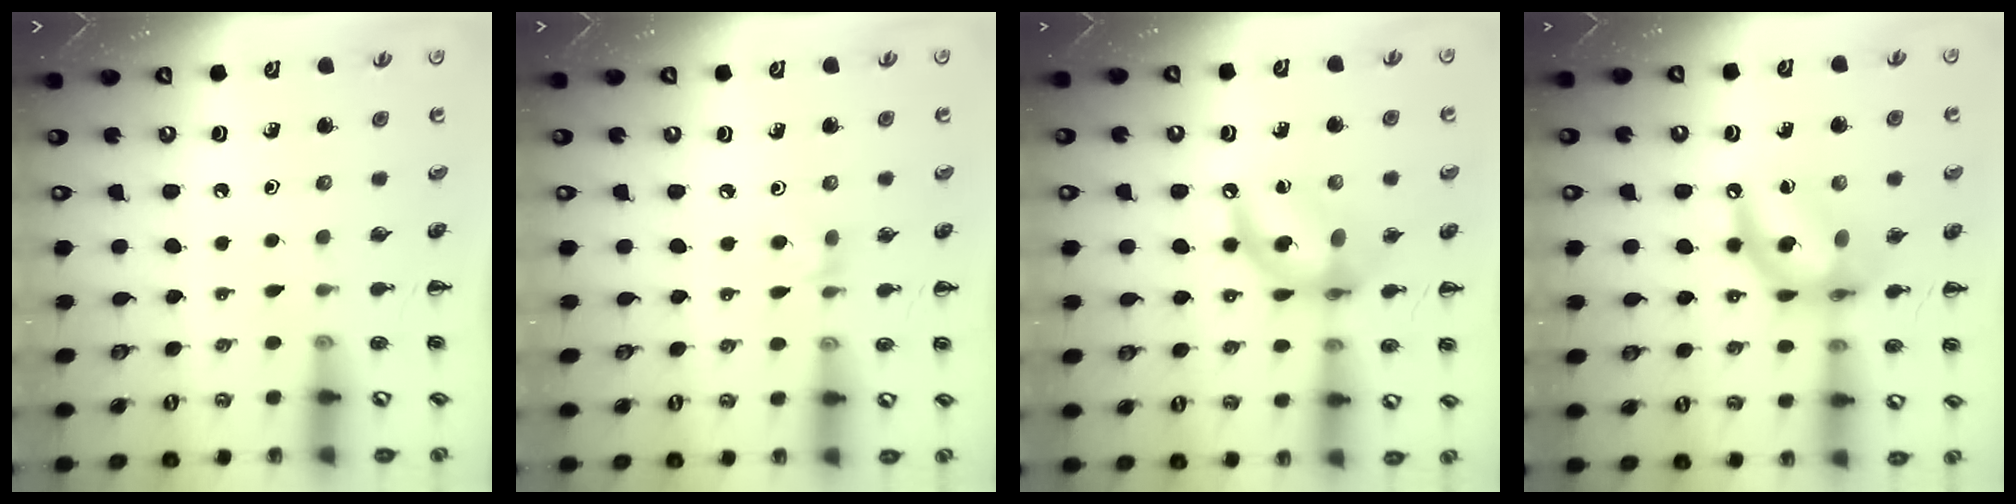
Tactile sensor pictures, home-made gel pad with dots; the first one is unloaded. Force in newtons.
{"total": 4.7, "press": 4.5, "slide": 1.5}
{"total": 12.0, "press": 11.5, "slide": 3.2}
{"total": 12.6, "press": 12.1, "slide": 3.3}